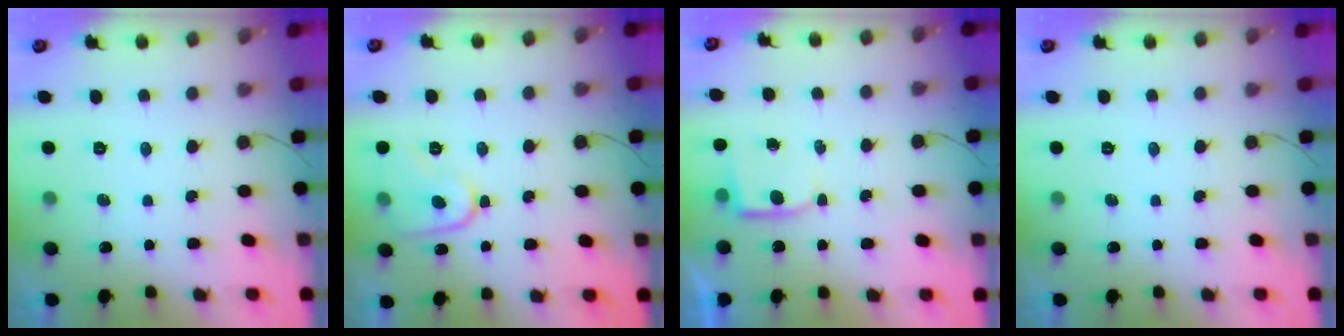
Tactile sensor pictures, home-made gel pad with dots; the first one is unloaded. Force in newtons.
{"total": 10.4, "press": 10.4, "slide": 1.1}
{"total": 2.8, "press": 2.8, "slide": 0.3}
{"total": 0.0}